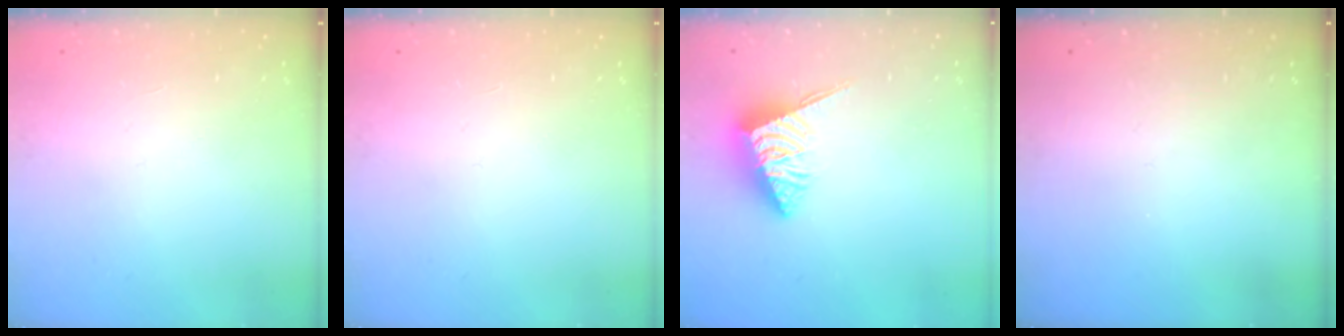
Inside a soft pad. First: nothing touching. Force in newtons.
{"total": 0.0}
{"total": 6.0, "press": 6.0, "slide": 0.4}
{"total": 0.0}